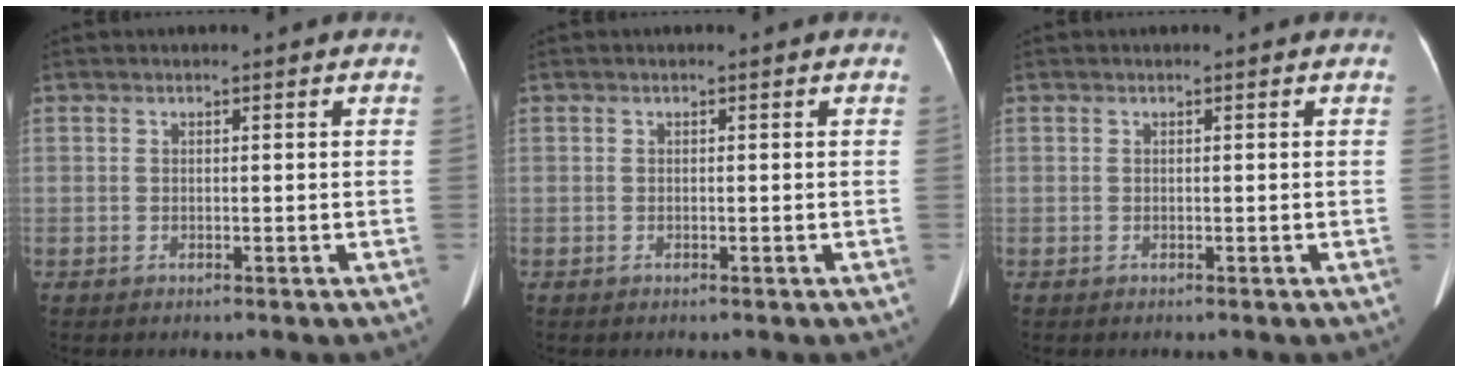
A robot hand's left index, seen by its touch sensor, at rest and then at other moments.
{"total": 0.0}
{"total": 0.0}